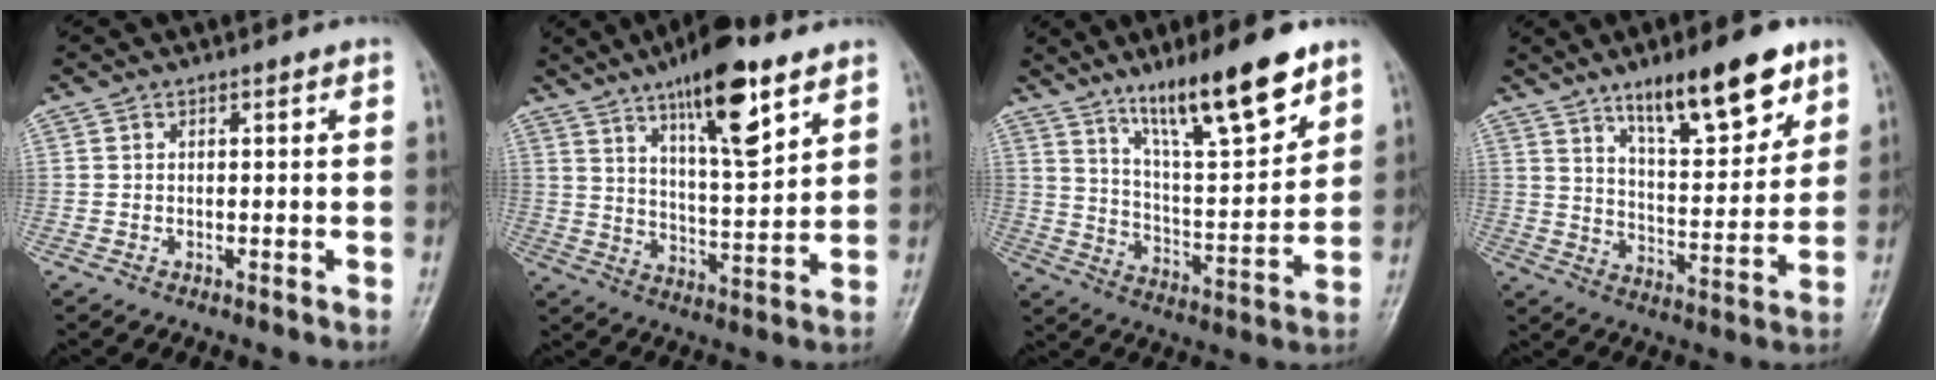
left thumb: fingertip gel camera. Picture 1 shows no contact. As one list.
[{"total": 15.8, "force": [9.3, 4.5, 12.0], "torque": [-0.169, -0.047, 0.154]}, {"total": 18.0, "force": [11.8, 4.1, 12.9], "torque": [-0.184, -0.065, 0.207]}, {"total": 16.4, "force": [10.2, 5.3, 11.7], "torque": [-0.143, -0.053, 0.167]}]